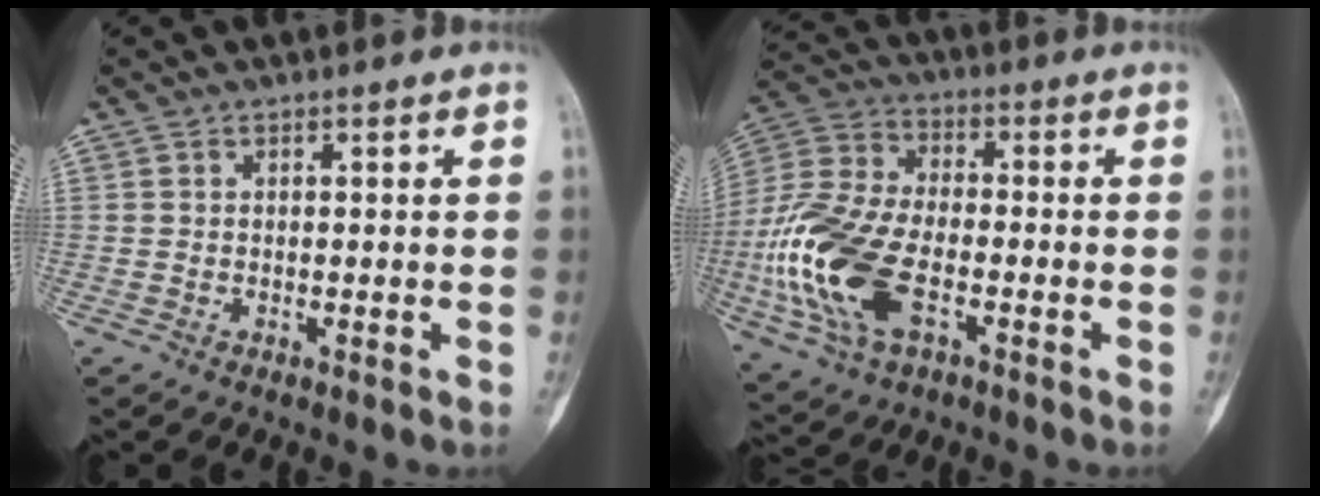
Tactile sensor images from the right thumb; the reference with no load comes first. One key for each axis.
{"total": 19.8, "fx": -5.1, "fy": 10.7, "fz": 15.9, "tx": -0.353, "ty": 0.010, "tz": -0.094}